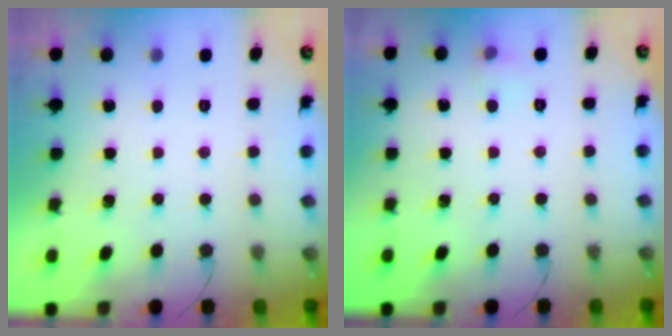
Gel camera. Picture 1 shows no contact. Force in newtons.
{"total": 5.7, "press": 4.1, "slide": 3.9}